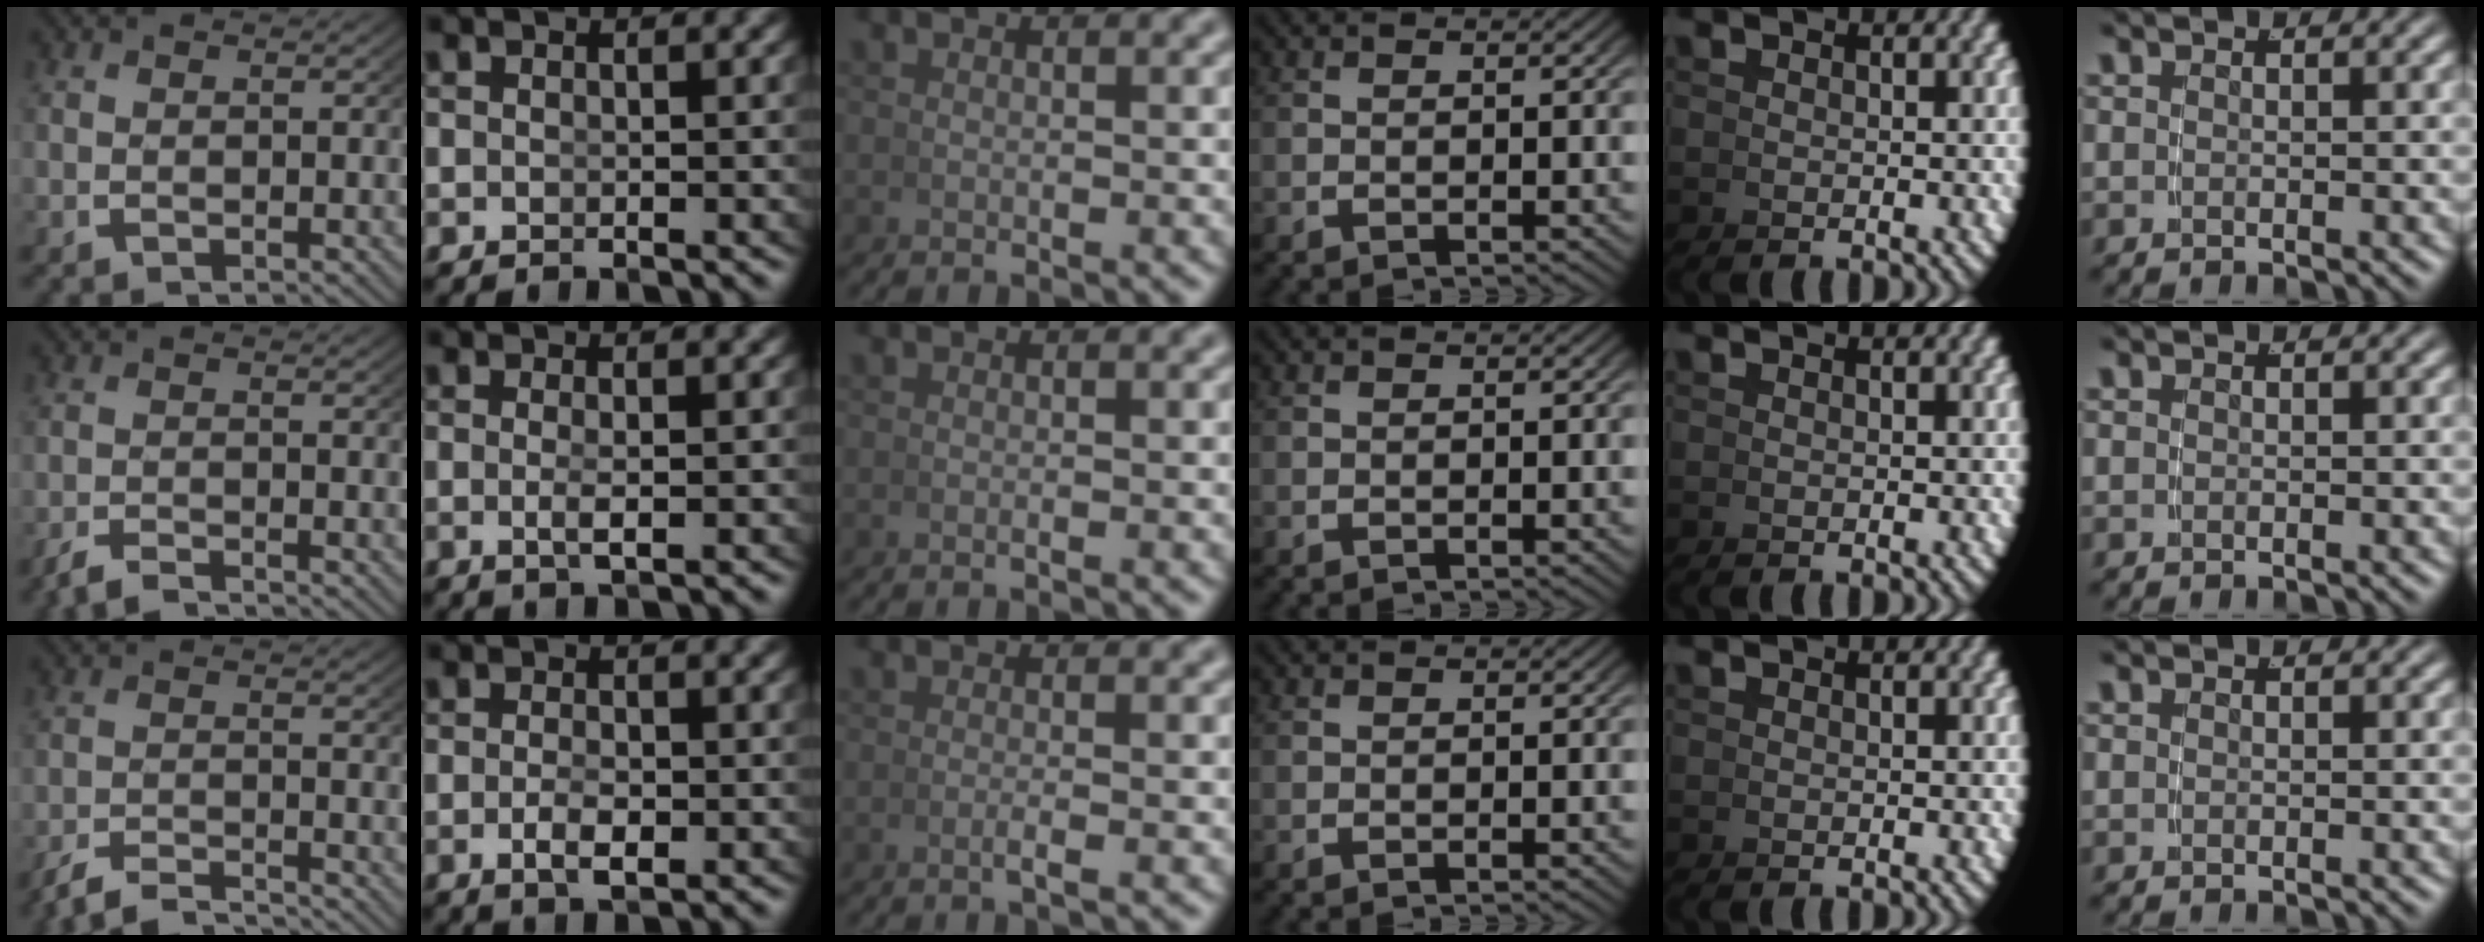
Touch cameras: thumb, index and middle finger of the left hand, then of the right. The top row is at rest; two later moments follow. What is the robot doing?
{"motion": "grasp_and_lifting", "object": "photo album"}